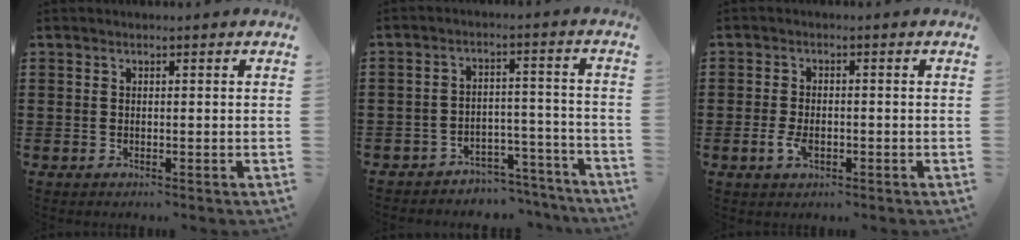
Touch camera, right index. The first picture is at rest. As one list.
[{"total": 4.2, "force": [-3.9, 1.3, 0.8], "torque": [-0.016, 0.012, -0.079]}, {"total": 2.9, "force": [-0.8, 1.5, 2.4], "torque": [-0.059, -0.007, -0.015]}]